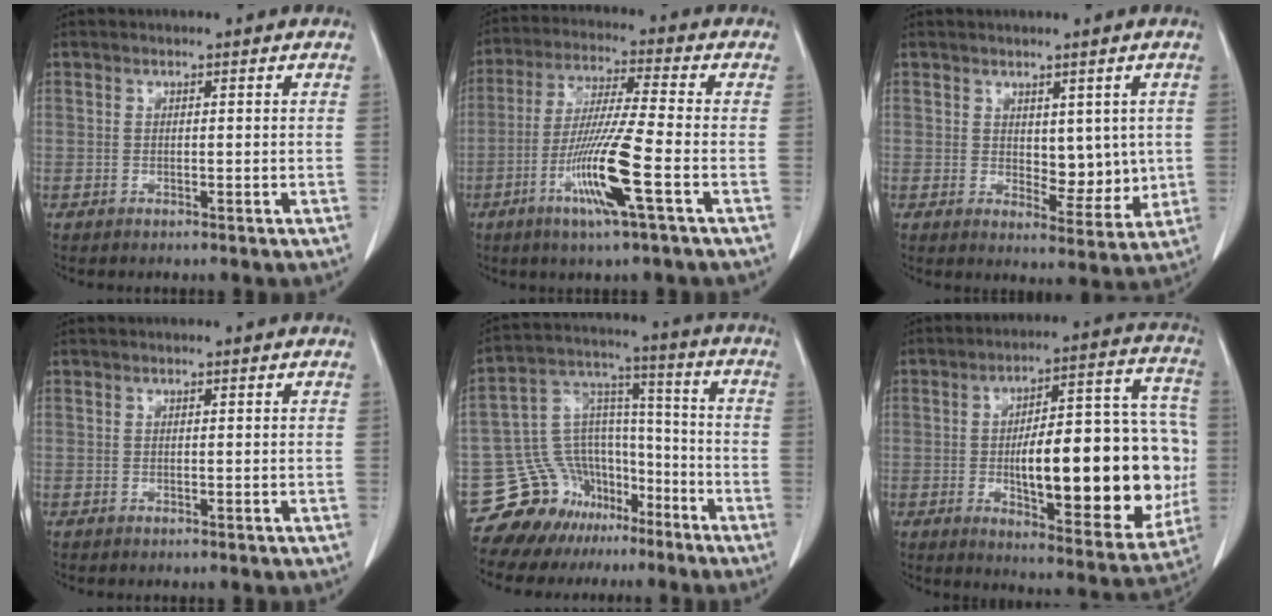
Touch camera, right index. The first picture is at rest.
{"total": 11.8, "force": [-4.4, -0.7, 10.9], "torque": [-0.218, -0.020, -0.087]}
{"total": 6.1, "force": [0.8, 3.2, 5.1], "torque": [-0.061, -0.008, 0.023]}
{"total": 0.0}
{"total": 13.9, "force": [-9.6, 9.6, 3.0], "torque": [-0.053, 0.090, -0.156]}
{"total": 25.6, "force": [-2.7, 7.4, 24.4], "torque": [-0.290, 0.027, -0.021]}